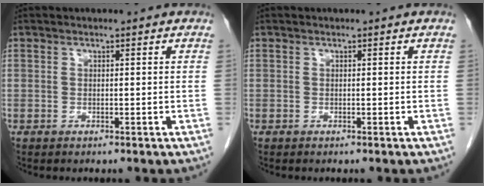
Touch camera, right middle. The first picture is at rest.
{"total": 0.0}